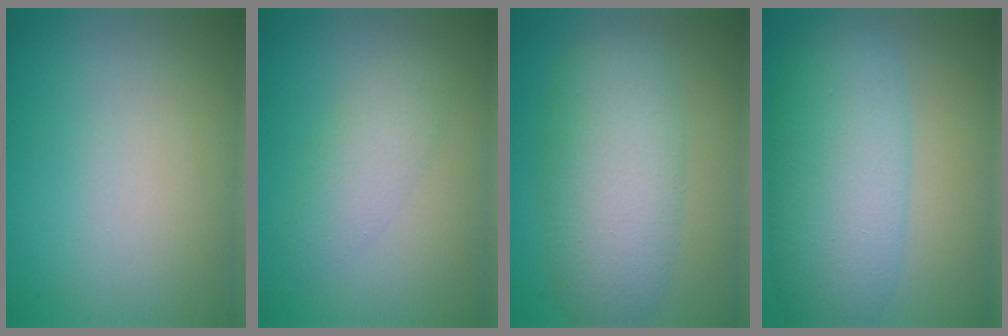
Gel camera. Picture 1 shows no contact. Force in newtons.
{"total": 2.7, "press": 2.7, "slide": 0.0}
{"total": 7.2, "press": 7.2, "slide": 0.2}
{"total": 8.0, "press": 8.0, "slide": 0.2}